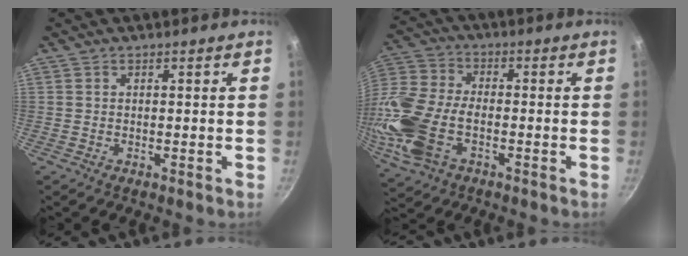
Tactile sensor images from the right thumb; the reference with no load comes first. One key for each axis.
{"total": 17.4, "fx": -4.7, "fy": 10.3, "fz": 13.1, "tx": -0.293, "ty": 0.019, "tz": -0.102}